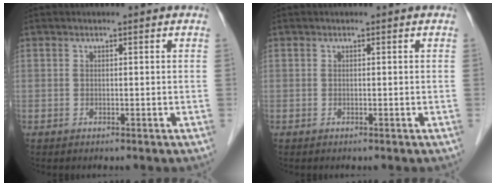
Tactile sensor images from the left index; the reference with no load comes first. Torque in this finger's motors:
{"motor_torque": [0.00, 0.00, 0.00, 0.00]}